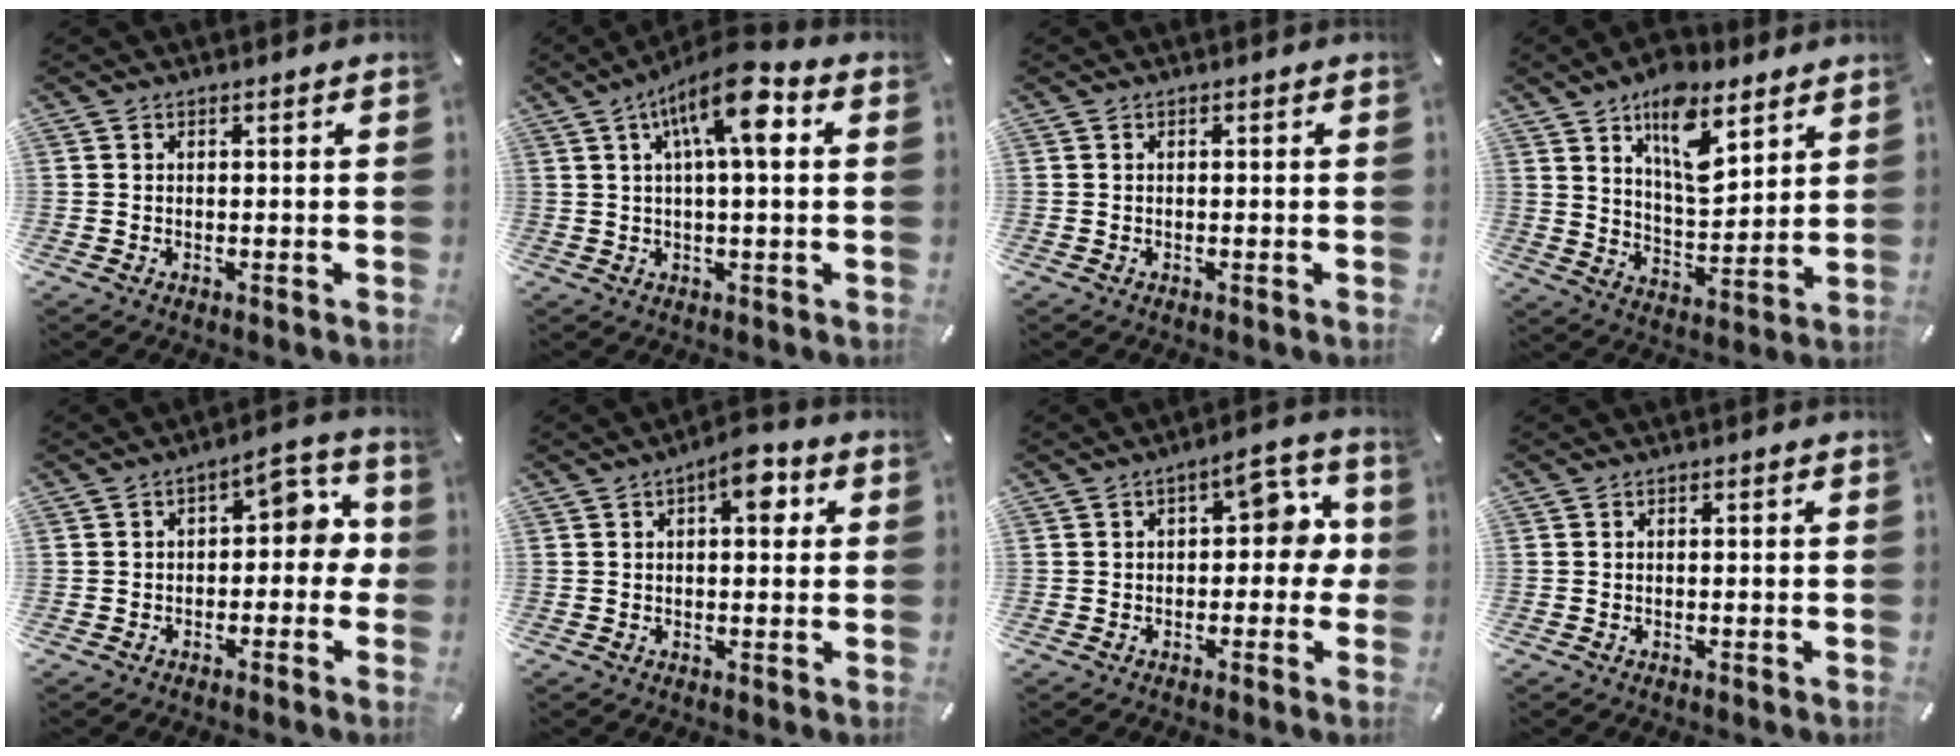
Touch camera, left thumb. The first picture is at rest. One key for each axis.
{"total": 12.3, "fx": 3.9, "fy": 3.6, "fz": 11.1, "tx": -0.185, "ty": -0.002, "tz": 0.064}
{"total": 0.0}
{"total": 14.5, "fx": 8.8, "fy": 7.3, "fz": 9.0, "tx": -0.139, "ty": -0.041, "tz": 0.155}
{"total": 8.1, "fx": 1.5, "fy": 4.4, "fz": 6.6, "tx": -0.079, "ty": -0.010, "tz": 0.015}
{"total": 6.7, "fx": 2.4, "fy": 3.1, "fz": 5.5, "tx": -0.065, "ty": -0.009, "tz": 0.031}
{"total": 10.1, "fx": 2.2, "fy": 5.2, "fz": 8.3, "tx": -0.099, "ty": -0.005, "tz": 0.030}
{"total": 0.0}